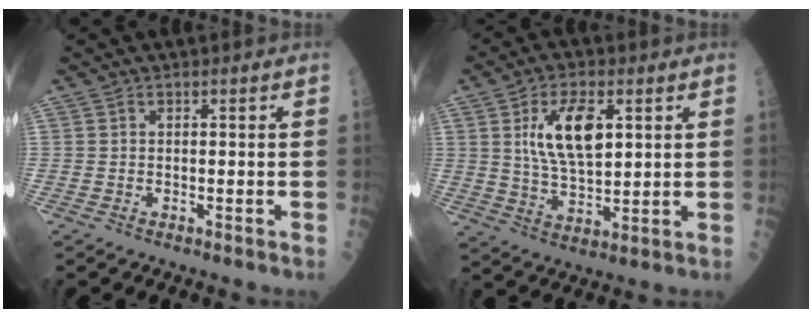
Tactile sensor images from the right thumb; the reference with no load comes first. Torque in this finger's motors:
{"motor_torque": [0.74, 0.86, 1.26, 0.60, 0.39]}